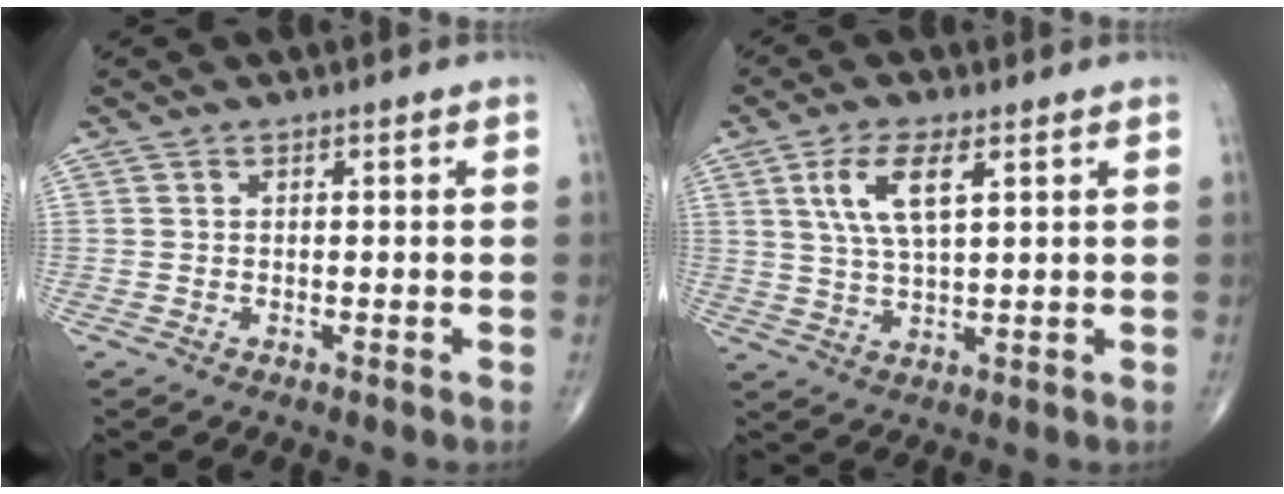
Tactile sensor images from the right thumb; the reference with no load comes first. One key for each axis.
{"total": 8.2, "fx": 3.1, "fy": 3.0, "fz": 6.9, "tx": -0.141, "ty": -0.008, "tz": 0.064}